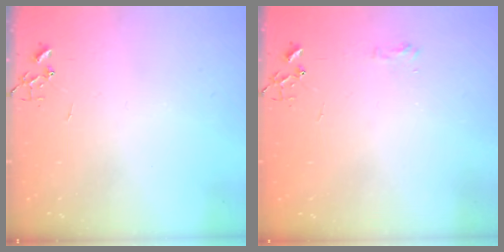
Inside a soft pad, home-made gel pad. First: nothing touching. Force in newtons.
{"total": 6.0, "press": 6.0, "slide": 0.6}